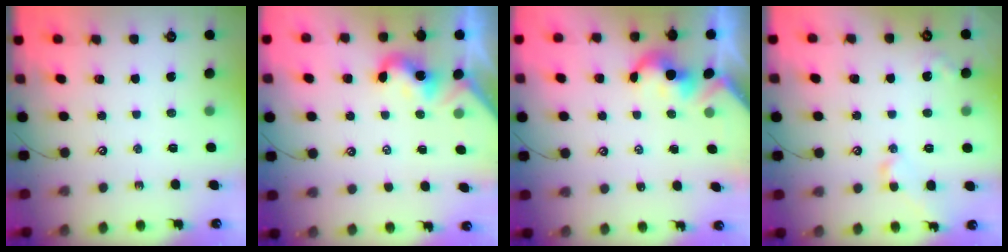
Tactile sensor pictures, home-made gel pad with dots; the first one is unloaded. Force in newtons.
{"total": 0.0}
{"total": 2.0, "press": 2.0, "slide": 0.3}
{"total": 3.0, "press": 2.9, "slide": 0.8}